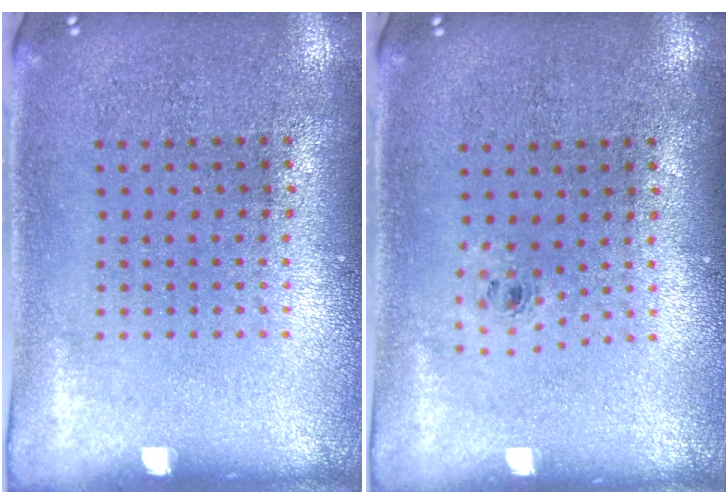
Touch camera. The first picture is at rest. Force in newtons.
{"total": 0.5, "press": 0.3, "slide": 0.4}